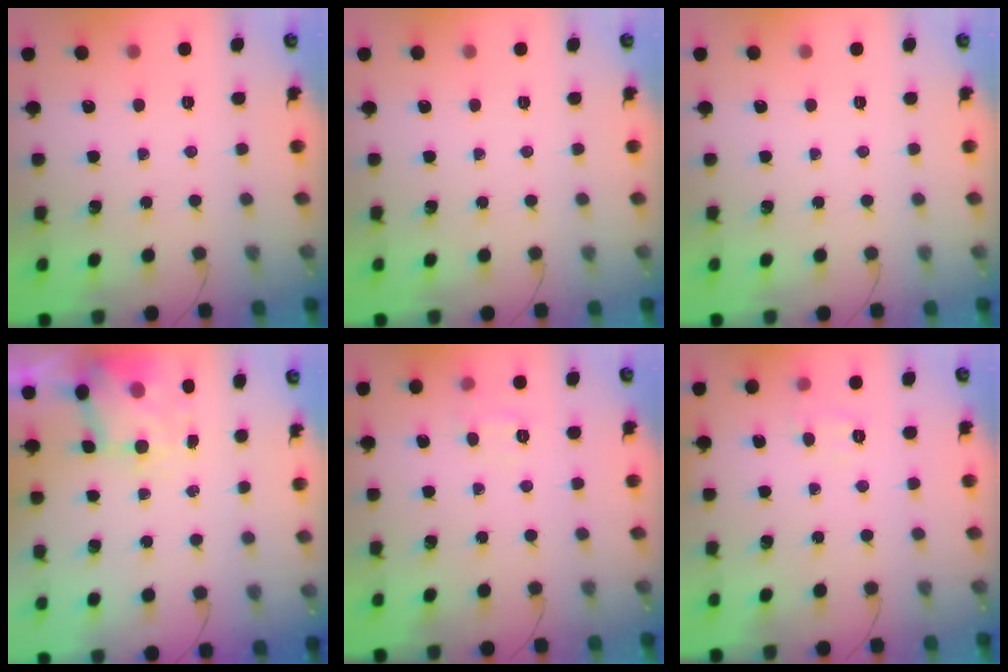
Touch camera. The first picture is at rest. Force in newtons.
{"total": 0.0}
{"total": 0.0}
{"total": 3.6, "press": 3.5, "slide": 0.9}
{"total": 6.4, "press": 6.2, "slide": 1.4}
{"total": 5.7, "press": 5.6, "slide": 1.4}